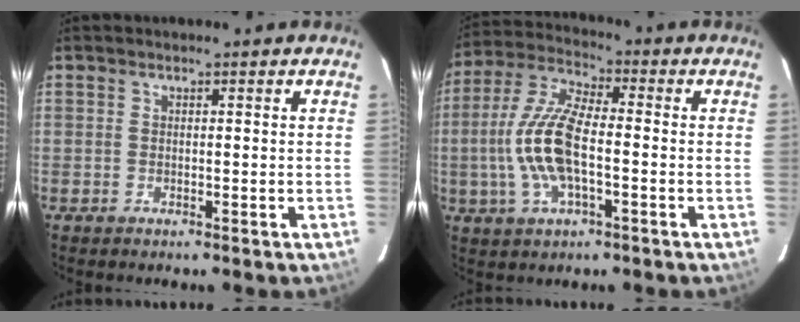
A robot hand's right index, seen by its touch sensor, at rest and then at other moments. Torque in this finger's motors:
{"motor_torque": [1.83, -0.31, 0.42, 0.21]}